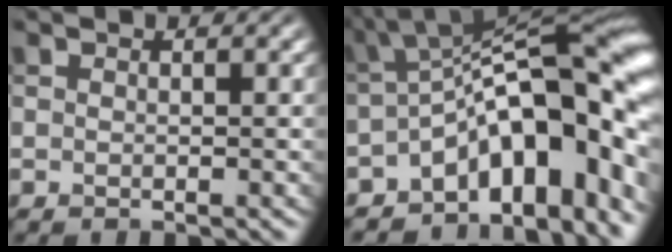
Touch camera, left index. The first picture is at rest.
{"total": 13.8, "force": [-4.4, 5.7, 11.8], "torque": [-0.144, 0.016, -0.072]}